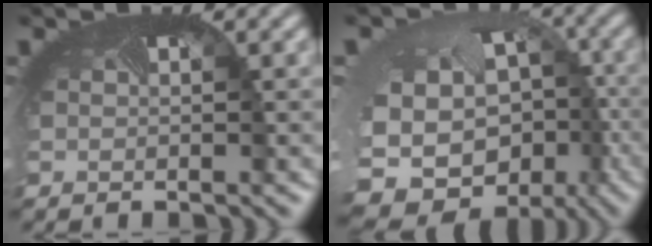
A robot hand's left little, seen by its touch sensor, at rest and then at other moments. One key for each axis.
{"total": 18.9, "fx": -7.7, "fy": 14.1, "fz": 10.1, "tx": -0.185, "ty": -0.092, "tz": -0.091}